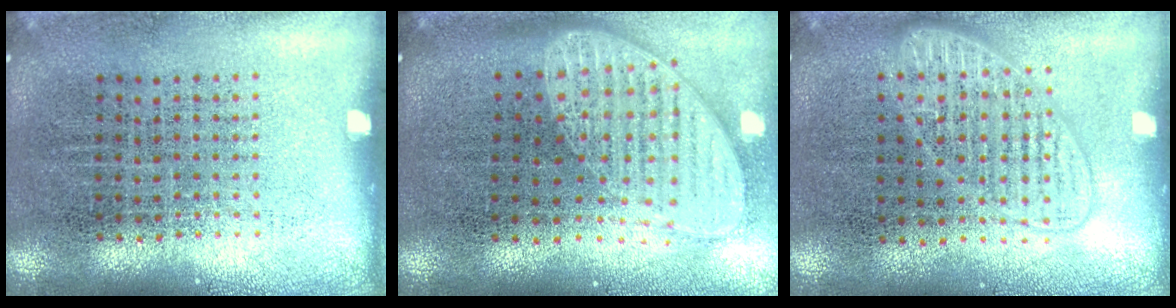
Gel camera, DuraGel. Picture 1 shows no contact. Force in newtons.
{"total": 2.0, "press": 1.5, "slide": 1.2}
{"total": 1.5, "press": 1.4, "slide": 0.3}